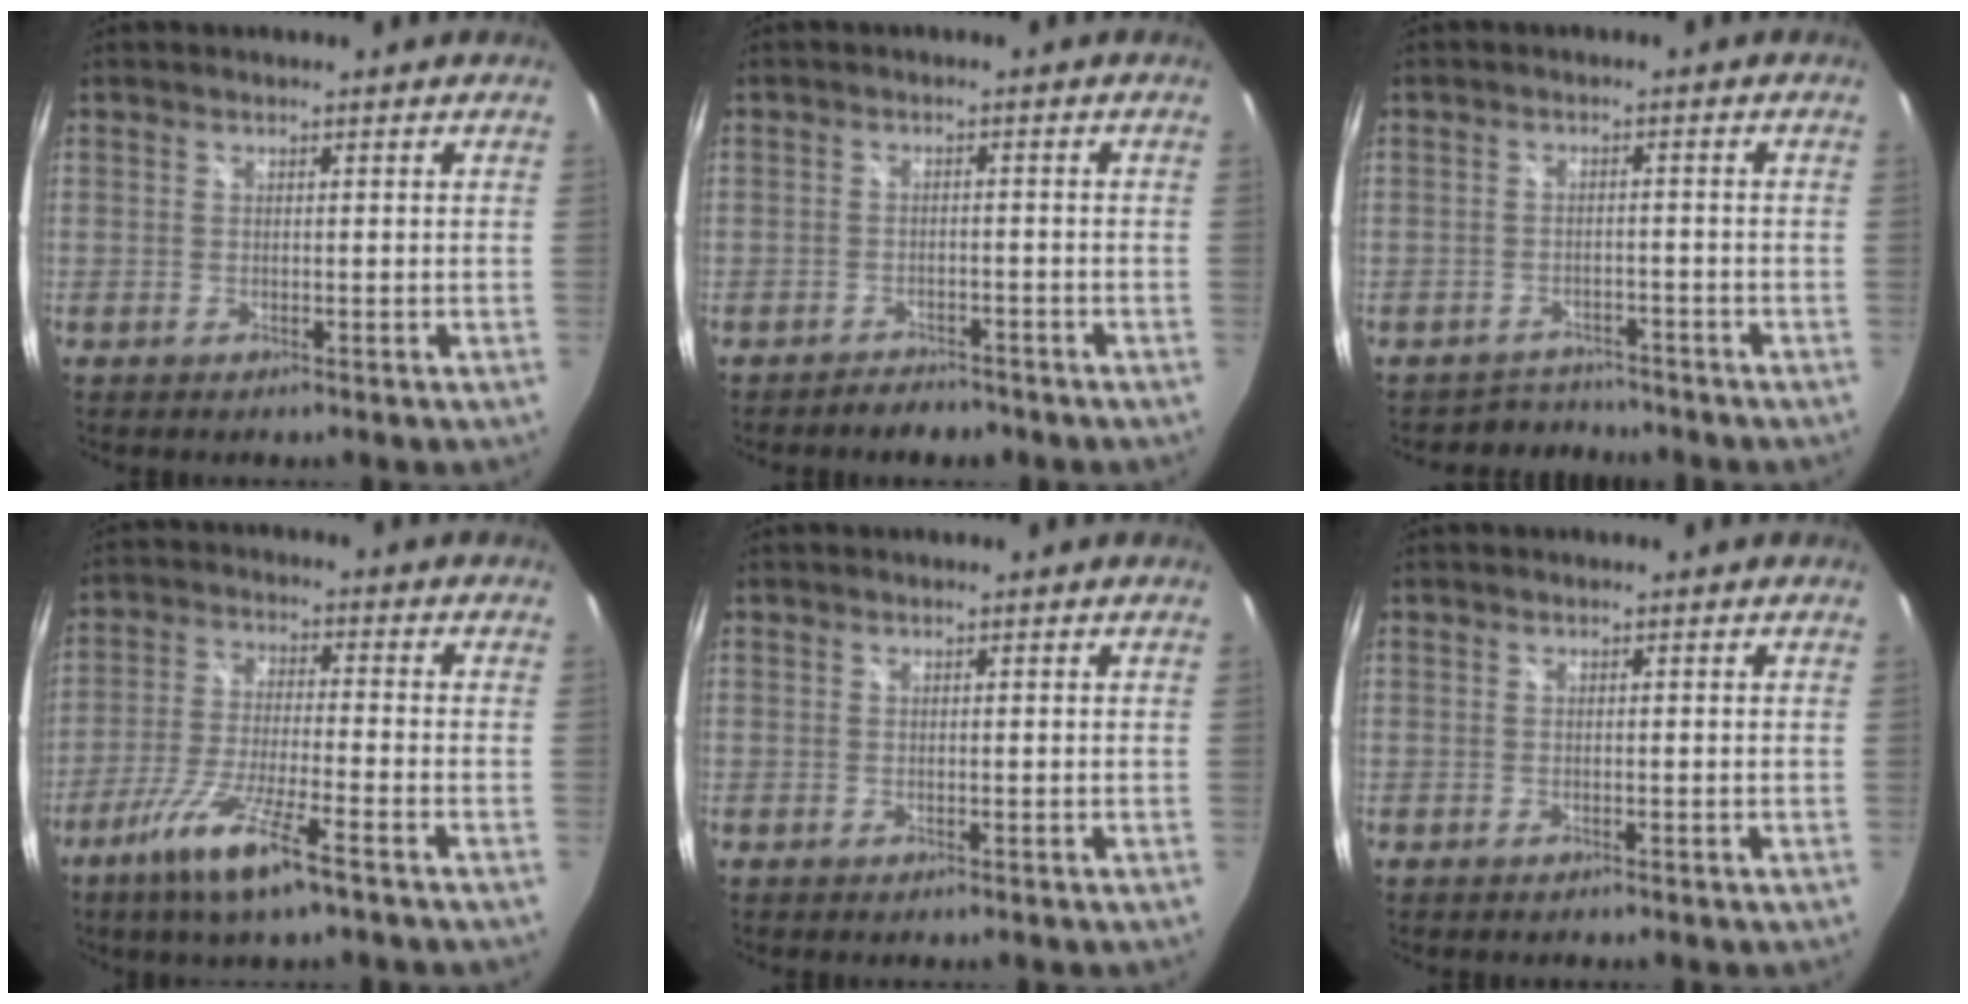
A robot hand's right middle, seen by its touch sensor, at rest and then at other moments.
{"total": 4.0, "force": [-3.5, 1.7, 0.8], "torque": [-0.024, 0.003, -0.051]}
{"total": 4.4, "force": [-4.0, 1.7, -0.6], "torque": [0.000, 0.008, -0.064]}
{"total": 11.2, "force": [-7.0, 0.8, 8.7], "torque": [-0.186, -0.019, -0.131]}
{"total": 0.0}
{"total": 0.0}